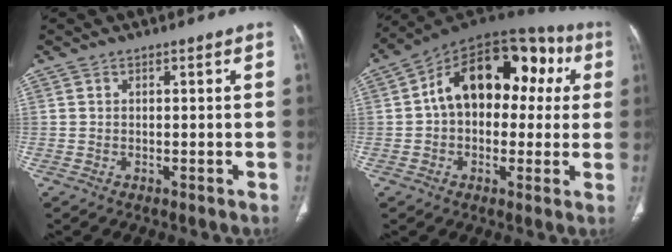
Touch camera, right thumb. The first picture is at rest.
{"total": 20.7, "force": [3.6, 13.2, 15.6], "torque": [-0.188, 0.050, 0.042]}